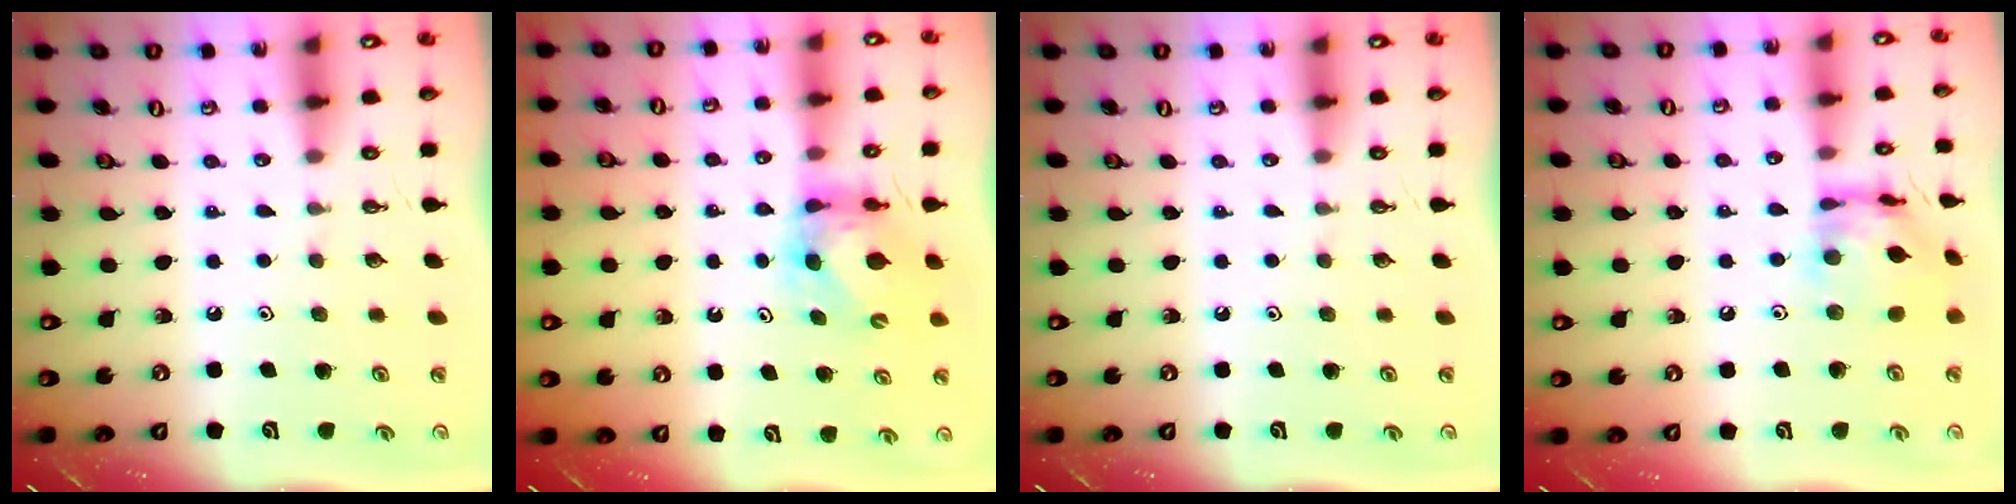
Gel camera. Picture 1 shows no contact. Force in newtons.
{"total": 5.6, "press": 5.6, "slide": 0.4}
{"total": 0.0}
{"total": 13.2, "press": 13.2, "slide": 1.3}